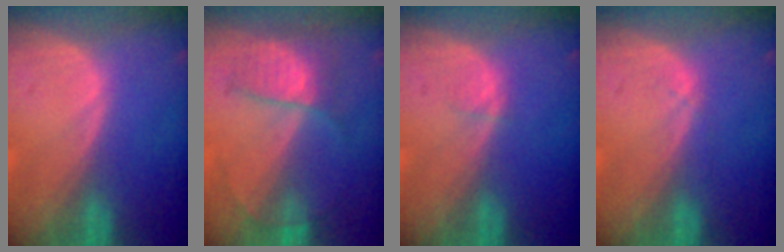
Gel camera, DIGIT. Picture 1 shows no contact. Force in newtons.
{"total": 6.3, "press": 5.6, "slide": 2.8}
{"total": 0.8, "press": 0.8, "slide": 0.1}
{"total": 0.9, "press": 0.8, "slide": 0.2}